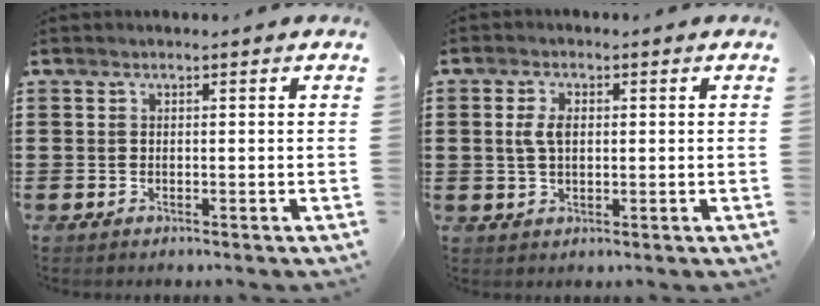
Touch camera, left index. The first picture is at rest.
{"total": 3.5, "force": [0.5, 1.9, 2.9], "torque": [-0.070, 0.006, 0.005]}